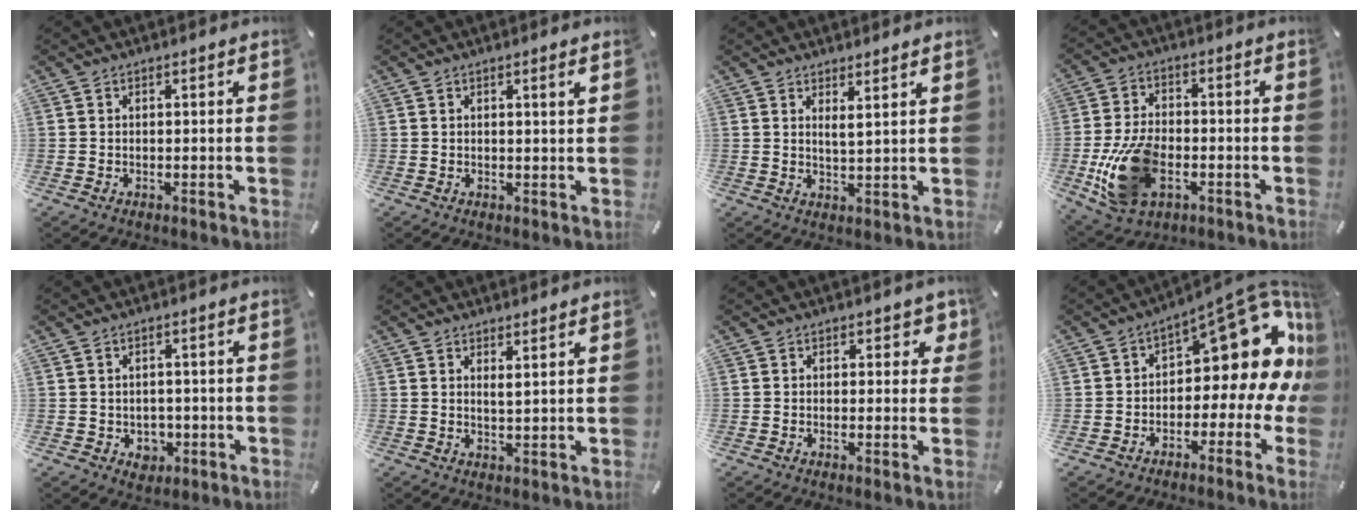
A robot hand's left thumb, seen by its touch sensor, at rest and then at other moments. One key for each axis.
{"total": 1.9, "fx": 0.7, "fy": 0.1, "fz": 1.8, "tx": -0.027, "ty": -0.005, "tz": 0.010}
{"total": 3.0, "fx": 2.3, "fy": -0.2, "fz": 1.9, "tx": -0.034, "ty": -0.011, "tz": 0.039}
{"total": 15.4, "fx": -4.4, "fy": 9.9, "fz": 11.0, "tx": -0.239, "ty": 0.007, "tz": -0.076}
{"total": 3.9, "fx": -0.9, "fy": 3.4, "fz": 1.7, "tx": -0.012, "ty": -0.001, "tz": -0.018}
{"total": 2.3, "fx": 1.9, "fy": -0.2, "fz": 1.4, "tx": -0.022, "ty": -0.009, "tz": 0.032}
{"total": 2.8, "fx": 1.1, "fy": 1.7, "fz": 1.9, "tx": -0.008, "ty": -0.006, "tz": 0.012}
{"total": 15.6, "fx": 6.8, "fy": 7.8, "fz": 11.7, "tx": -0.143, "ty": -0.063, "tz": 0.108}